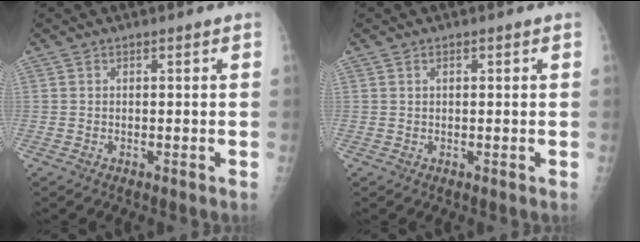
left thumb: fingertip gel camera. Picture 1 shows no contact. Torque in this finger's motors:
{"motor_torque": [-0.11, 0.16, 0.12, 0.17, -0.02]}